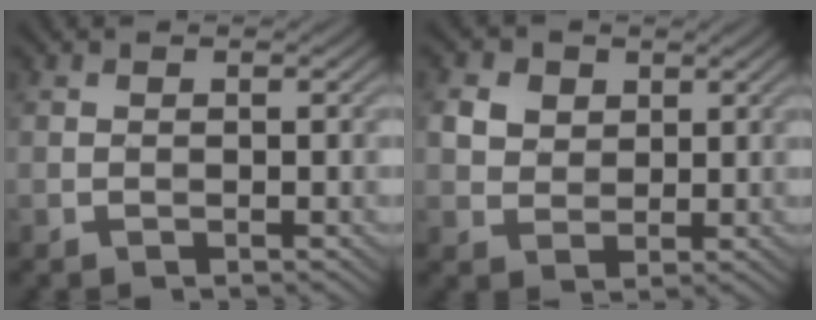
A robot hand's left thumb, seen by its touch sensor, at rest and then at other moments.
{"total": 3.9, "force": [1.7, 3.1, 1.7], "torque": [-0.048, 0.001, 0.030]}